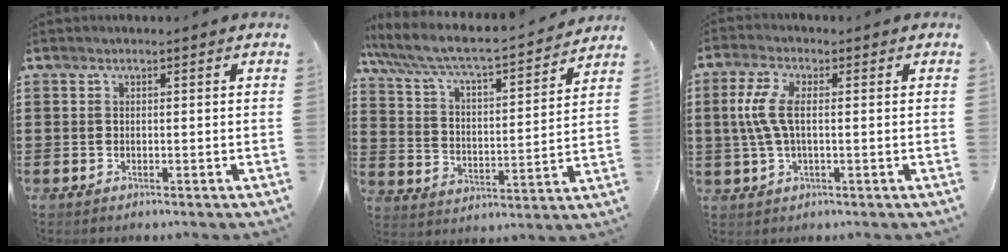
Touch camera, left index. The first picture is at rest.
{"total": 6.0, "force": [5.3, 0.5, 2.7], "torque": [-0.078, -0.042, 0.081]}
{"total": 5.9, "force": [0.4, 2.4, 5.4], "torque": [-0.131, -0.001, -0.001]}